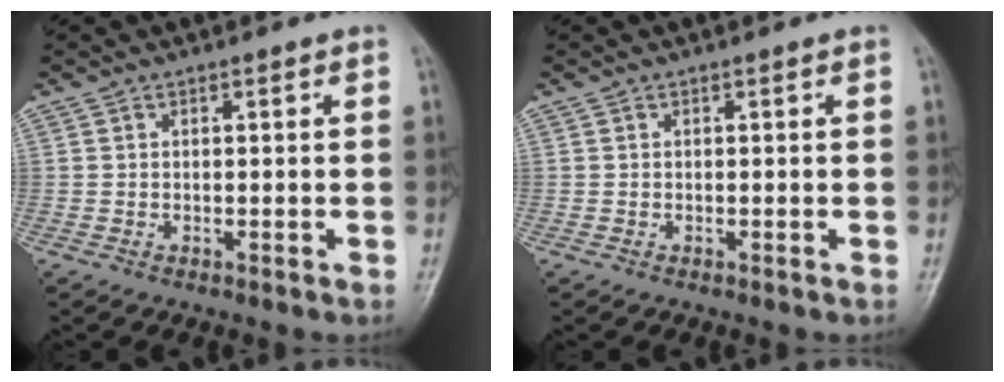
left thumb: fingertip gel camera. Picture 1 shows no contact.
{"total": 0.0}